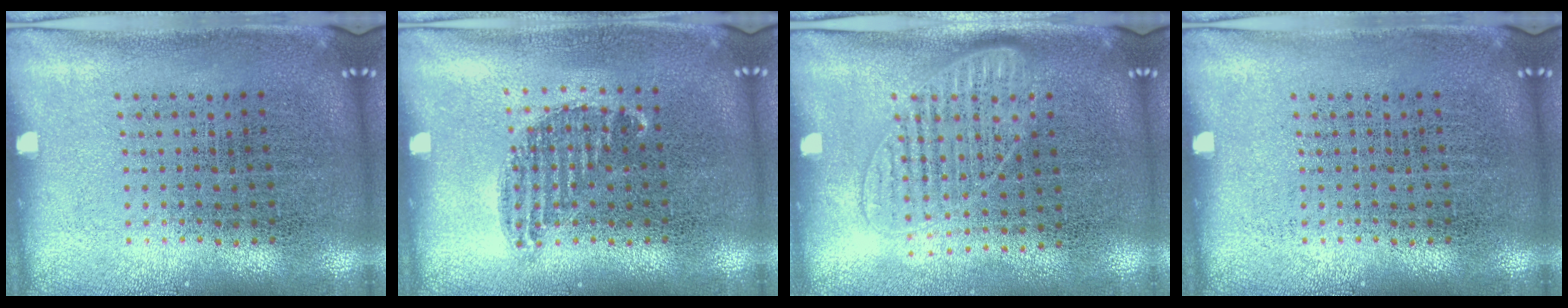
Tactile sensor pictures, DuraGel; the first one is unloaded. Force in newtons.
{"total": 0.8, "press": 0.6, "slide": 0.4}
{"total": 1.2, "press": 1.1, "slide": 0.4}
{"total": 0.0}